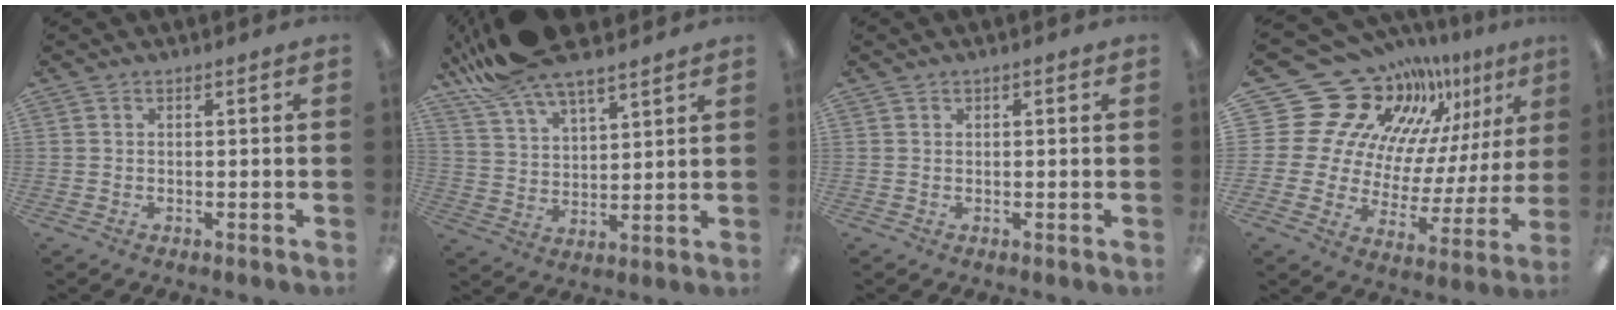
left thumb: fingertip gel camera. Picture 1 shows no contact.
{"total": 13.3, "force": [11.2, 3.5, 6.1], "torque": [-0.139, -0.051, 0.208]}
{"total": 0.5, "force": [0.4, 0.3, 0.2], "torque": [-0.004, 0.004, 0.006]}
{"total": 23.6, "force": [18.3, 13.2, 7.0], "torque": [-0.115, -0.147, 0.353]}